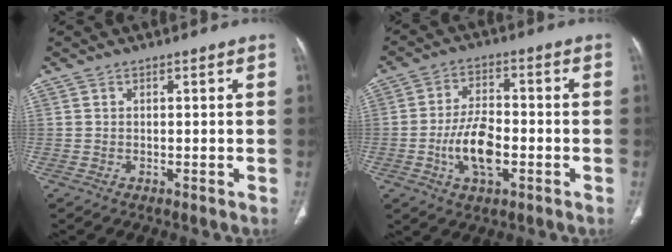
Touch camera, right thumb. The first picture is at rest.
{"total": 9.8, "force": [-2.6, 4.9, 8.0], "torque": [-0.143, 0.015, -0.047]}